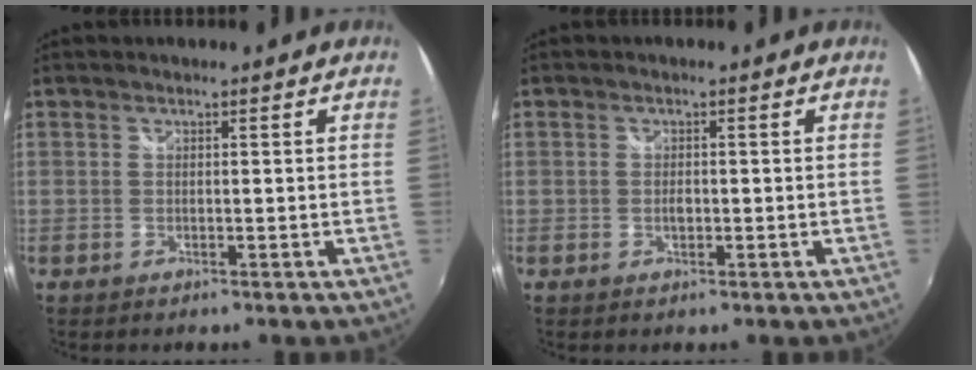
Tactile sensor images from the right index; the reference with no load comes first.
{"total": 1.3, "force": [-0.3, 0.8, 1.0], "torque": [-0.019, 0.000, -0.006]}